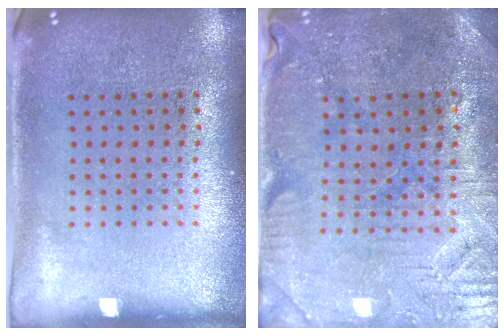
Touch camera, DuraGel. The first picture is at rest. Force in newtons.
{"total": 1.2, "press": 1.1, "slide": 0.4}